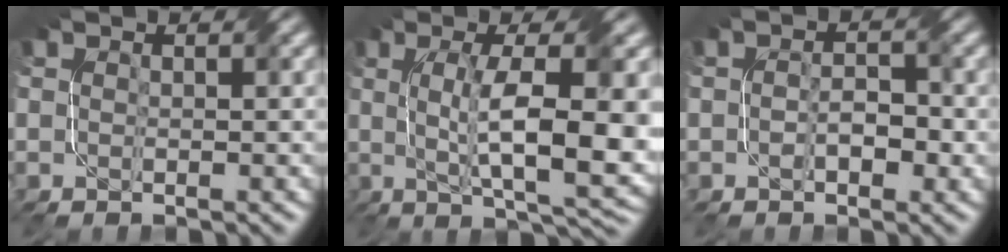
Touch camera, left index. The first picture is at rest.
{"total": 10.4, "force": [0.3, 2.6, 10.1], "torque": [-0.156, -0.004, 0.011]}
{"total": 2.3, "force": [-0.8, 1.3, 1.8], "torque": [-0.029, 0.003, -0.015]}